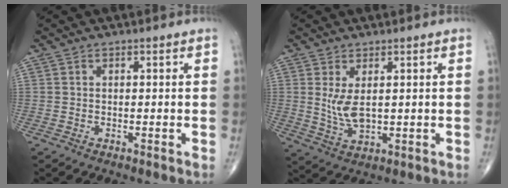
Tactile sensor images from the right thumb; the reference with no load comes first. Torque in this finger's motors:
{"motor_torque": [-0.97, 0.69, 0.37, 0.65, 0.03]}